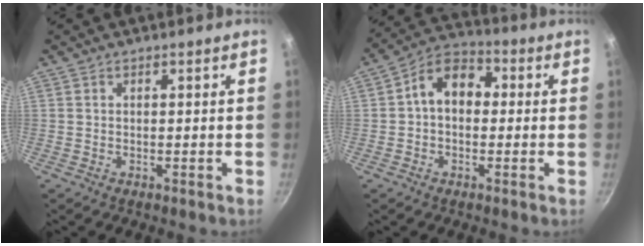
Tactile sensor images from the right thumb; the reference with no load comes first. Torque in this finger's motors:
{"motor_torque": [0.58, 2.09, 1.00, -0.25, 0.00]}